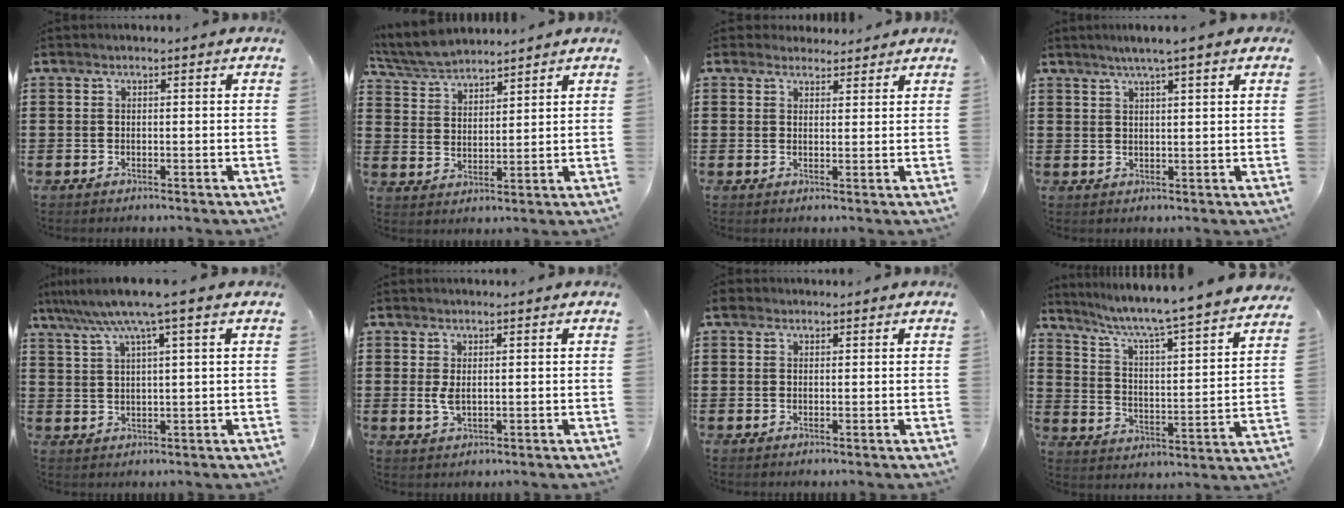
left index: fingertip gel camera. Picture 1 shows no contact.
{"total": 5.5, "force": [5.3, 1.0, 1.1], "torque": [-0.043, -0.014, 0.098]}
{"total": 2.7, "force": [2.5, 1.2, 0.0], "torque": [-0.008, 0.003, 0.048]}
{"total": 3.2, "force": [2.3, -0.2, 2.2], "torque": [-0.047, 0.000, 0.041]}
{"total": 6.3, "force": [3.9, -0.3, 5.0], "torque": [-0.108, -0.008, 0.063]}
{"total": 2.3, "force": [0.4, 0.9, 2.1], "torque": [-0.057, -0.003, 0.002]}
{"total": 1.6, "force": [1.1, 1.1, 0.6], "torque": [-0.008, 0.005, 0.018]}
{"total": 5.2, "force": [4.5, -0.9, 2.5], "torque": [-0.070, -0.050, 0.063]}